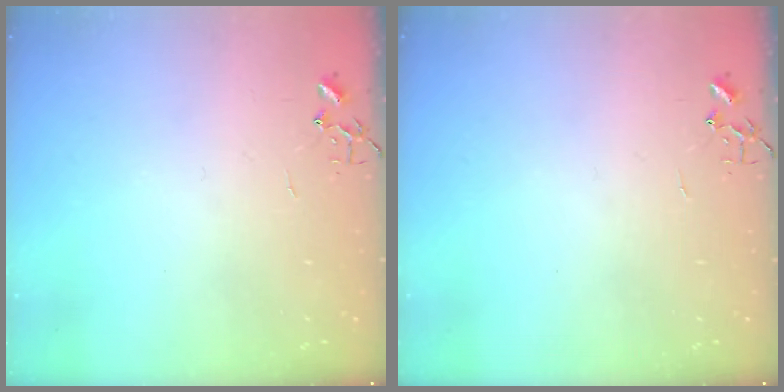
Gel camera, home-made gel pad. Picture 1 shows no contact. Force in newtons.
{"total": 0.0}